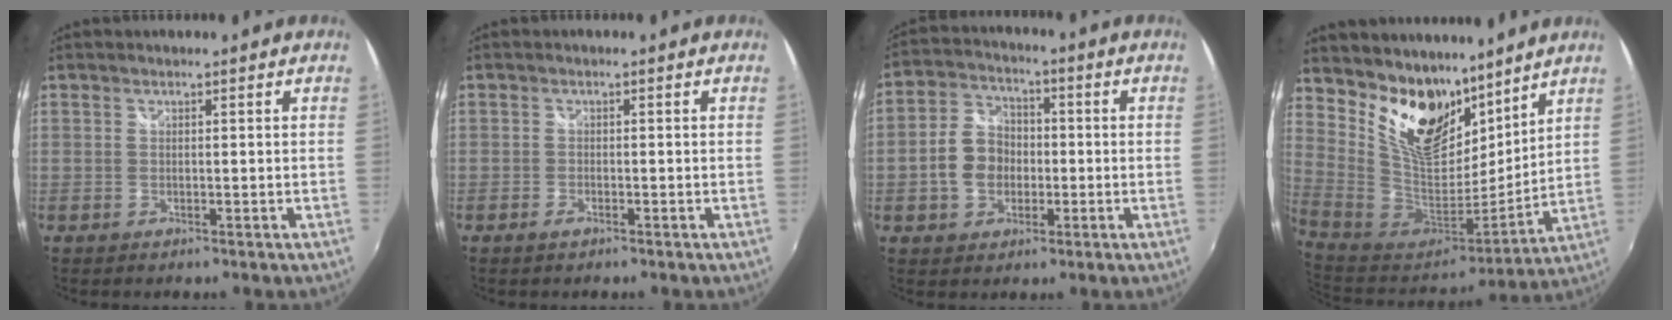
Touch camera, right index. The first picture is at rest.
{"total": 1.2, "force": [-0.9, 0.5, 0.5], "torque": [-0.011, -0.003, -0.018]}
{"total": 8.5, "force": [-1.6, 6.7, 5.0], "torque": [-0.109, 0.020, -0.026]}
{"total": 18.2, "force": [11.7, 9.7, 9.9], "torque": [-0.197, -0.002, 0.222]}